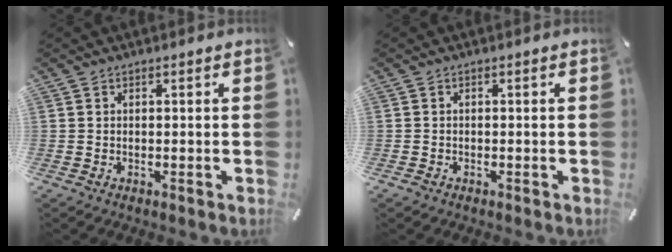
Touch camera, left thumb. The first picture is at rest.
{"total": 0.6, "force": [-0.4, 0.4, 0.1], "torque": [-0.002, 0.001, -0.010]}